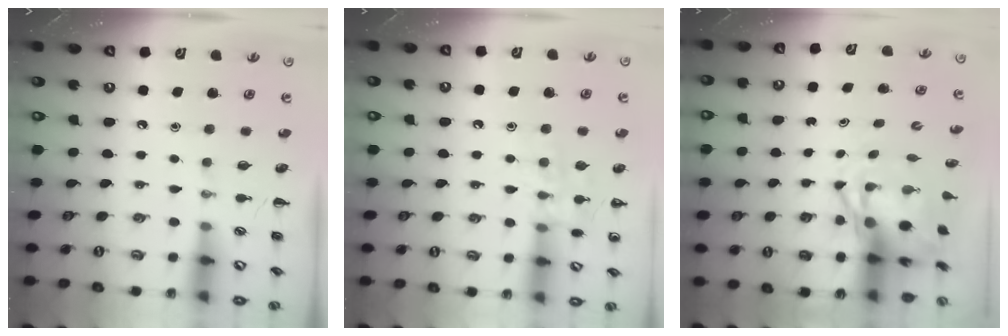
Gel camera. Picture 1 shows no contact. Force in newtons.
{"total": 9.8, "press": 9.8, "slide": 1.0}
{"total": 4.7, "press": 4.5, "slide": 1.1}